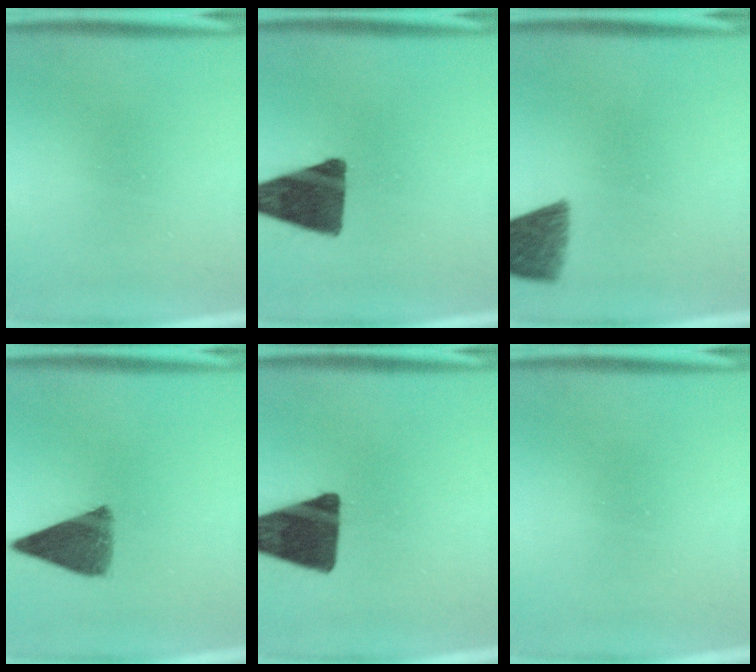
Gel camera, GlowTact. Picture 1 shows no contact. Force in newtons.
{"total": 13.4}
{"total": 7.4}
{"total": 8.8}
{"total": 16.1}
{"total": 0.0}